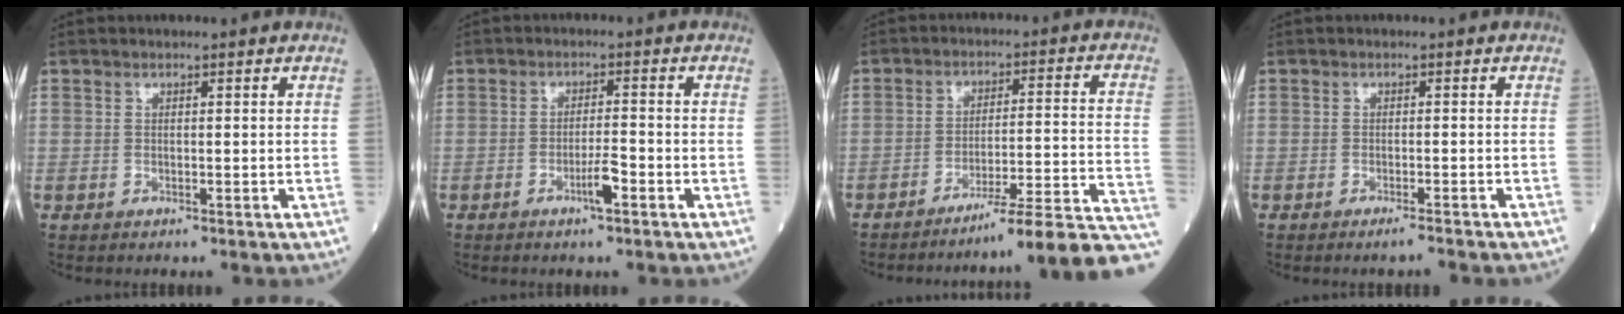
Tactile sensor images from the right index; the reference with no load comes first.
{"total": 3.1, "force": [-1.7, 0.1, 2.6], "torque": [-0.046, -0.001, -0.031]}
{"total": 17.8, "force": [-15.4, -1.7, 8.7], "torque": [-0.053, 0.007, -0.213]}
{"total": 2.1, "force": [-1.8, -0.3, 1.0], "torque": [-0.017, -0.002, -0.025]}